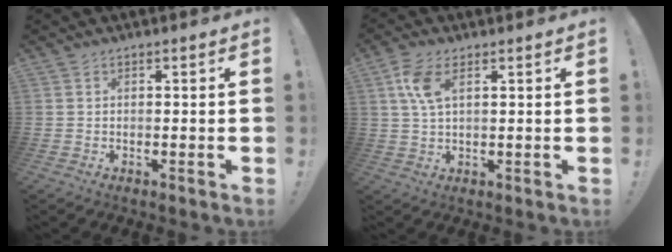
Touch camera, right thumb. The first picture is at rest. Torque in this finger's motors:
{"motor_torque": [0.06, 0.07, 0.36, 0.49, 0.16]}